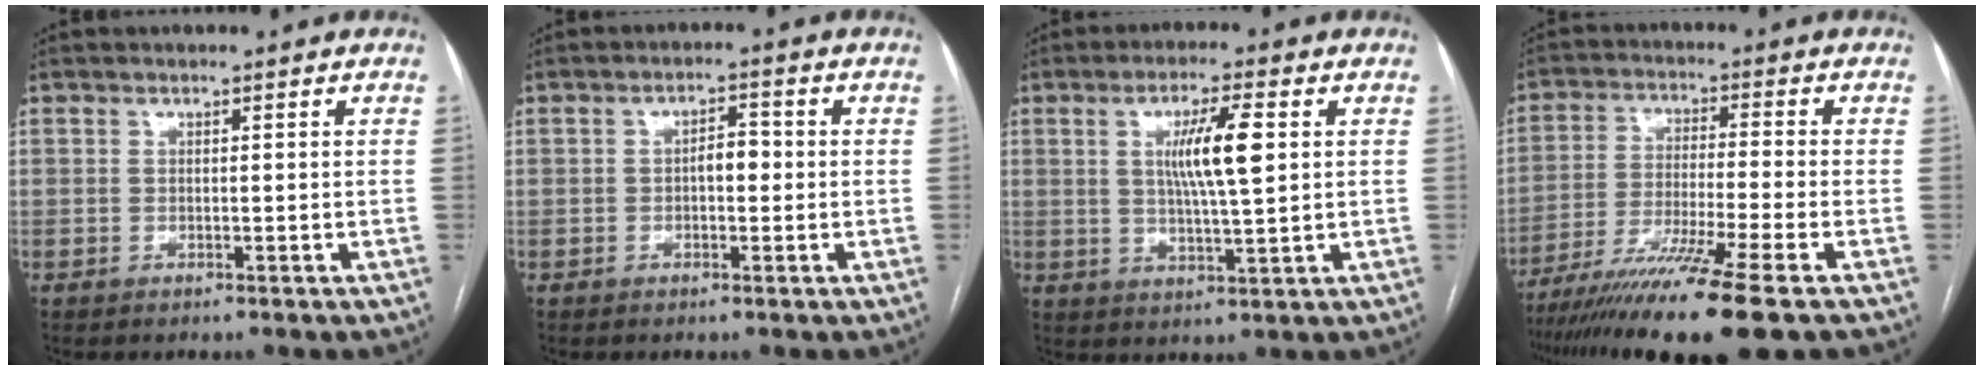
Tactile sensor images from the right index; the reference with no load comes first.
{"total": 2.8, "force": [-0.2, 1.2, 2.5], "torque": [-0.036, 0.009, -0.004]}
{"total": 8.0, "force": [1.8, 0.5, 7.8], "torque": [-0.143, -0.001, 0.033]}
{"total": 15.2, "force": [-11.1, -1.9, 10.2], "torque": [-0.181, -0.045, -0.186]}